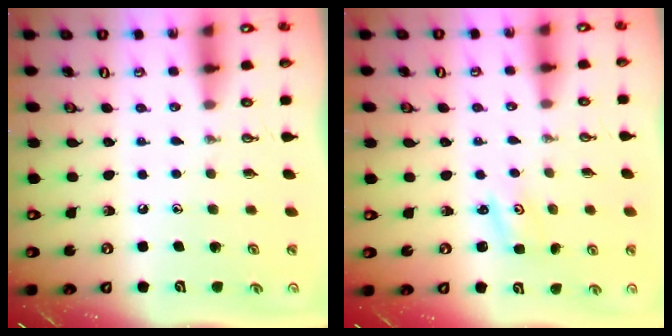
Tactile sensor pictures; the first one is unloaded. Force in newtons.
{"total": 1.4, "press": 1.4, "slide": 0.2}